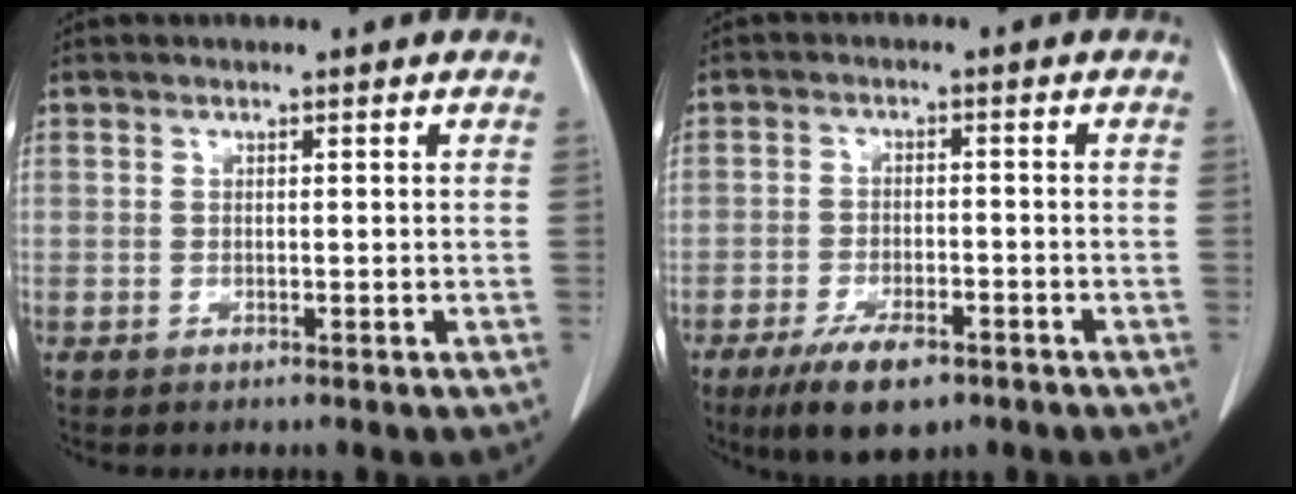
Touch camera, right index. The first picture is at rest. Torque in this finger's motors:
{"motor_torque": [-0.07, -0.06, -0.07, -0.11]}